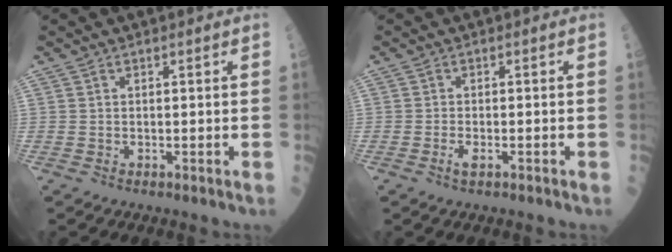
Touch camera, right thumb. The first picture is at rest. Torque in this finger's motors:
{"motor_torque": [-0.40, -0.18, 0.09, 0.28, -0.02]}